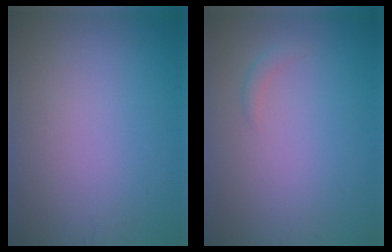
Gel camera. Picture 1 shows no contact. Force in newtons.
{"total": 0.8, "press": 0.8, "slide": 0.1}